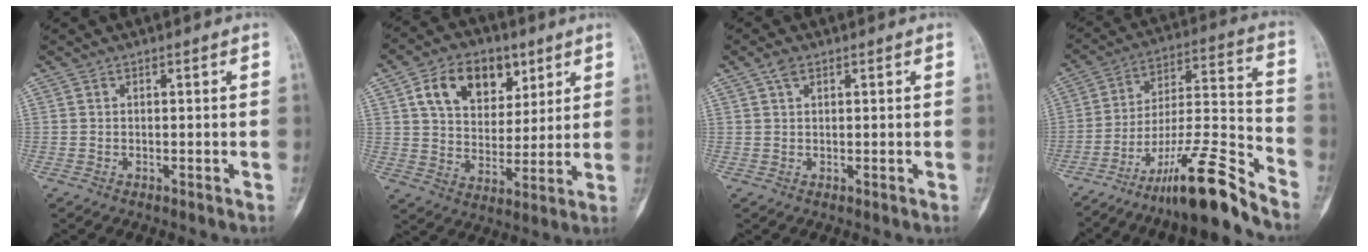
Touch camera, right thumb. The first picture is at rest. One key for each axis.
{"total": 14.1, "fx": 6.6, "fy": 9.5, "fz": 8.1, "tx": -0.099, "ty": -0.021, "tz": 0.119}
{"total": 2.0, "fx": 1.1, "fy": 1.1, "fz": 1.2, "tx": -0.022, "ty": 0.003, "tz": 0.020}
{"total": 17.4, "fx": -13.3, "fy": 1.6, "fz": 11.0, "tx": -0.187, "ty": 0.100, "tz": -0.225}